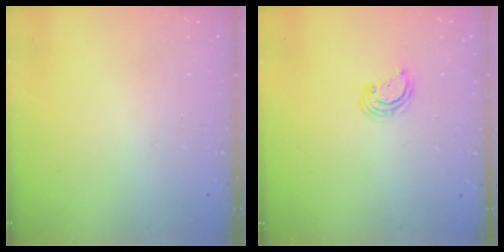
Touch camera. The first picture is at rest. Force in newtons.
{"total": 3.6, "press": 3.6, "slide": 0.4}